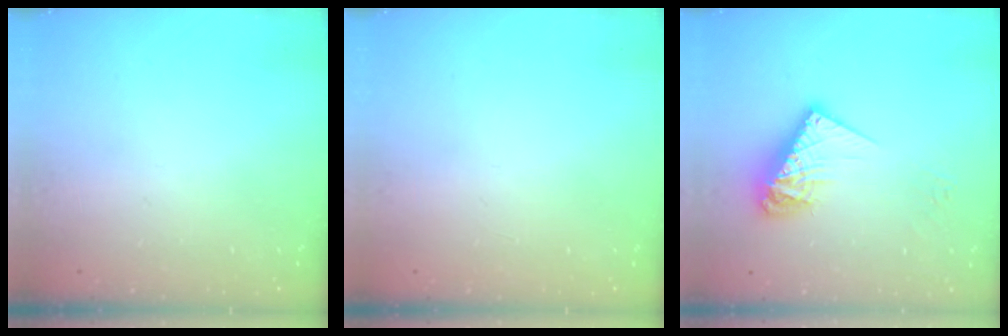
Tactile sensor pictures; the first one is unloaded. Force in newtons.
{"total": 0.0}
{"total": 12.5, "press": 12.5, "slide": 1.4}